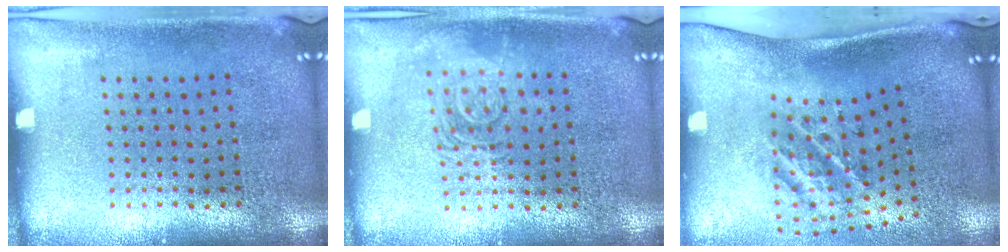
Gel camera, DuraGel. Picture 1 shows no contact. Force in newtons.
{"total": 1.6, "press": 1.6, "slide": 0.3}
{"total": 2.3, "press": 1.3, "slide": 1.9}